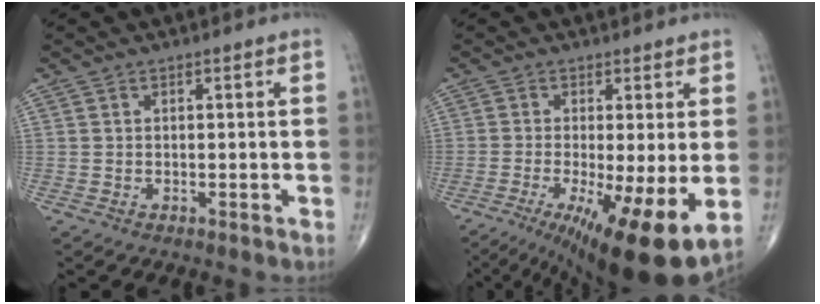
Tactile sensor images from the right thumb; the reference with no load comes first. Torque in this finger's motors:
{"motor_torque": [-0.13, 0.77, 0.14, -0.31, 0.19]}